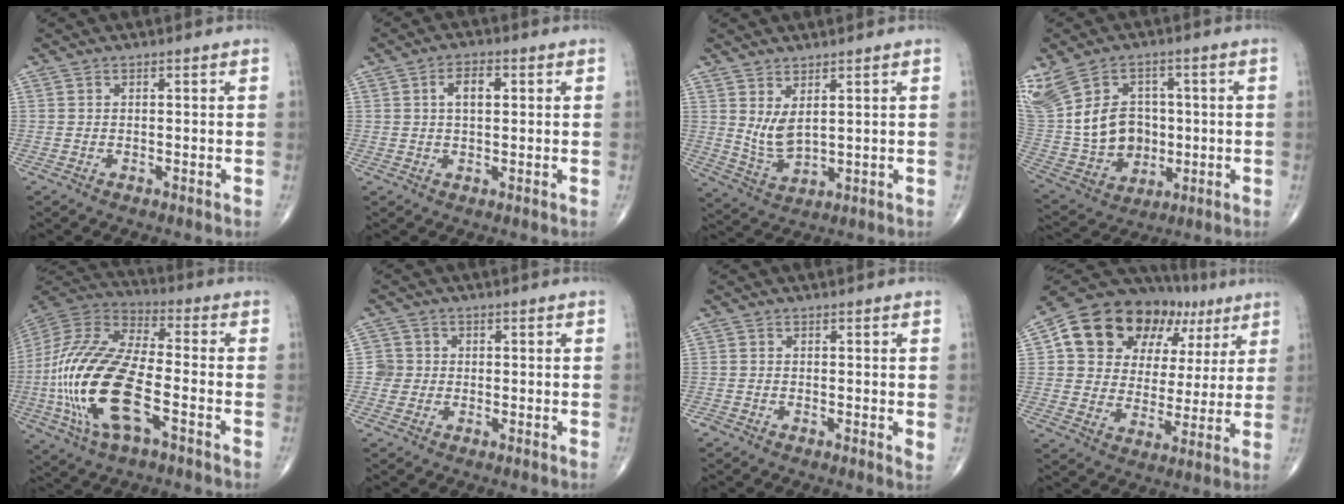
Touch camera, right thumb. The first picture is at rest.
{"total": 4.6, "force": [1.1, 2.3, 3.8], "torque": [-0.063, 0.004, 0.017]}
{"total": 5.7, "force": [2.2, 2.5, 4.6], "torque": [-0.087, -0.027, 0.058]}
{"total": 22.0, "force": [4.1, 17.3, 13.0], "torque": [-0.280, 0.032, 0.111]}
{"total": 23.6, "force": [-6.0, 9.7, 20.6], "torque": [-0.458, 0.013, -0.106]}
{"total": 3.1, "force": [-0.2, 3.1, 0.1], "torque": [0.025, 0.010, -0.008]}
{"total": 1.4, "force": [-0.2, 0.6, 1.3], "torque": [-0.019, -0.005, -0.011]}
{"total": 21.9, "force": [9.0, 15.6, 12.5], "torque": [-0.147, 0.019, 0.147]}